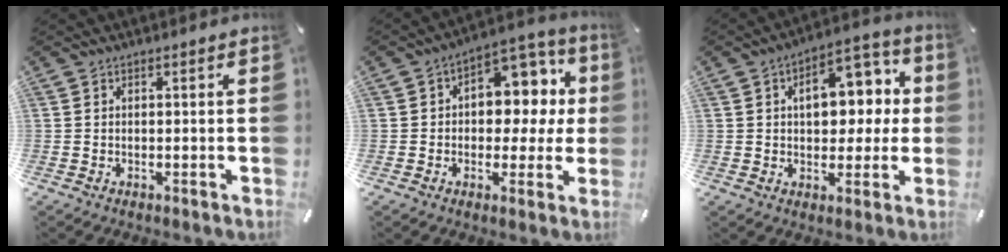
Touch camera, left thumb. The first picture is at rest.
{"total": 10.5, "force": [1.6, 7.8, 6.8], "torque": [-0.080, -0.017, 0.028]}
{"total": 13.6, "force": [2.6, 9.1, 9.8], "torque": [-0.114, -0.008, 0.040]}